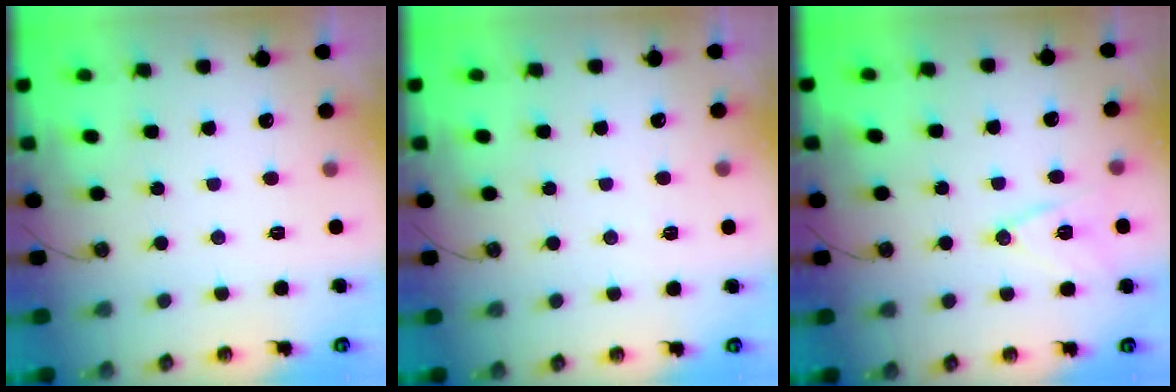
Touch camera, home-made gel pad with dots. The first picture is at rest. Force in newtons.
{"total": 5.2, "press": 2.8, "slide": 4.4}
{"total": 10.8, "press": 10.2, "slide": 3.4}